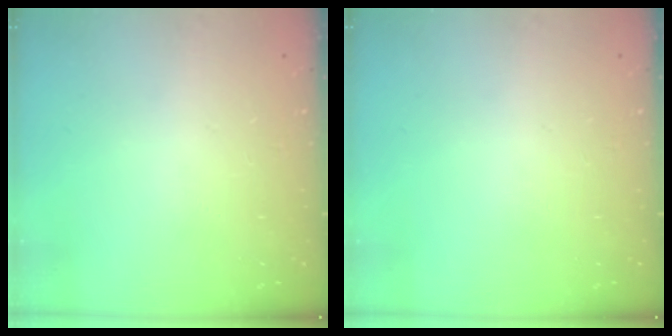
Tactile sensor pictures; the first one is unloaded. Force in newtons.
{"total": 0.0}